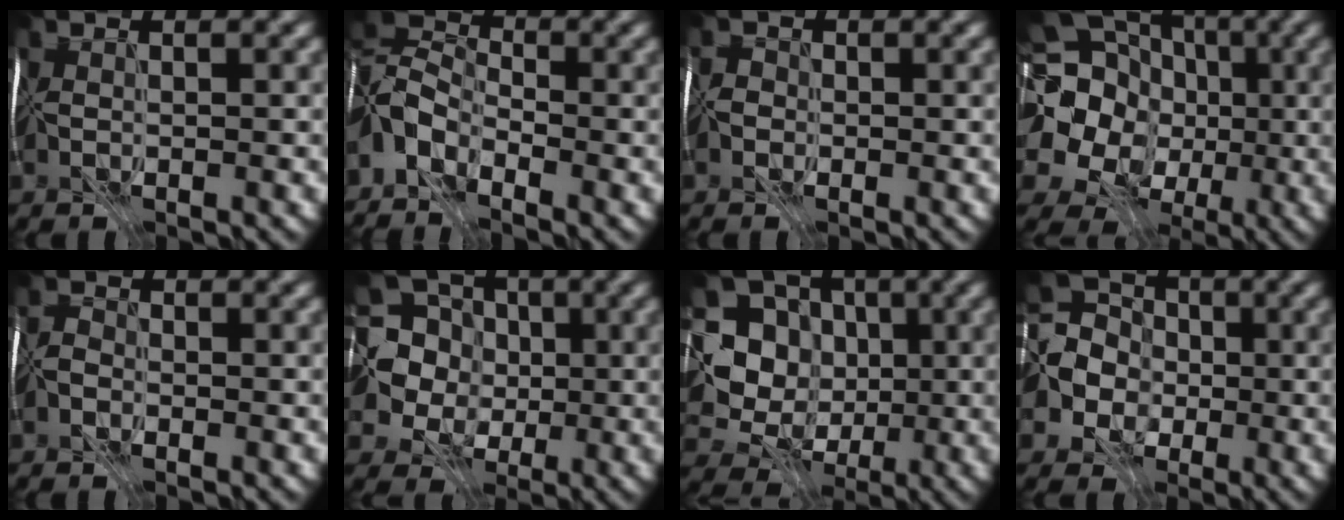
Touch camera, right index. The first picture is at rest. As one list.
[{"total": 4.0, "force": [-3.1, 1.9, 1.7], "torque": [-0.035, 0.010, -0.075]}, {"total": 0.7, "force": [-0.5, 0.2, -0.5], "torque": [0.014, 0.005, -0.012]}, {"total": 17.0, "force": [3.0, 14.9, 7.7], "torque": [-0.174, 0.035, 0.030]}, {"total": 0.9, "force": [-0.7, -0.1, -0.5], "torque": [0.009, 0.008, -0.017]}, {"total": 9.3, "force": [1.0, 8.8, 2.8], "torque": [-0.093, 0.031, -0.012]}, {"total": 7.0, "force": [0.7, 6.7, 2.0], "torque": [-0.035, -0.003, -0.001]}, {"total": 5.6, "force": [-0.6, 5.3, 1.8], "torque": [-0.034, 0.003, -0.037]}]